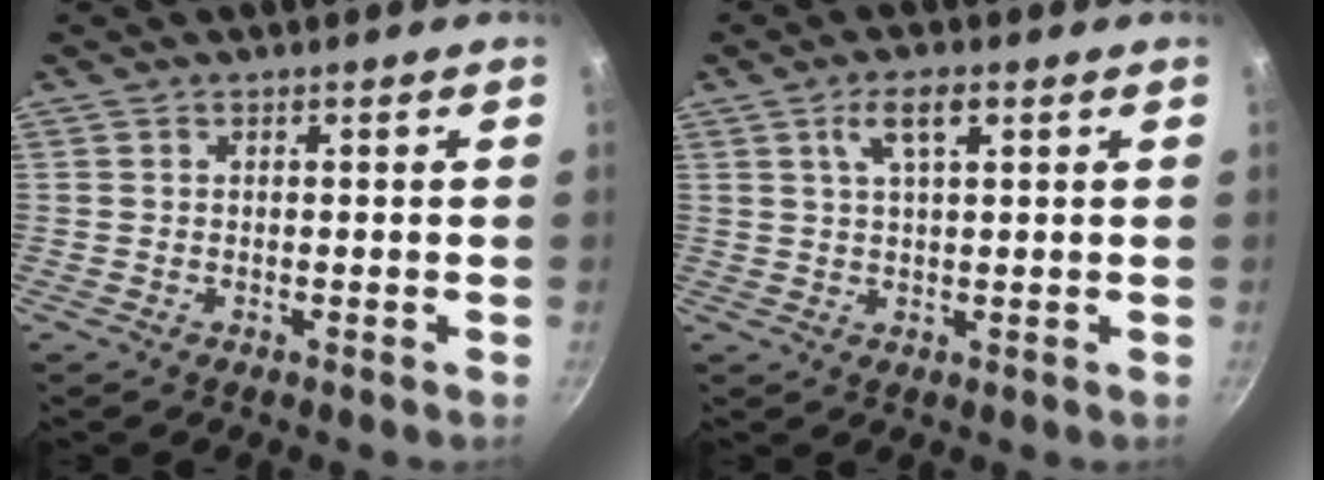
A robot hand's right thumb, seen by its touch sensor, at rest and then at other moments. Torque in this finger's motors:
{"motor_torque": [0.24, 1.67, 0.38, -0.28, 0.08]}